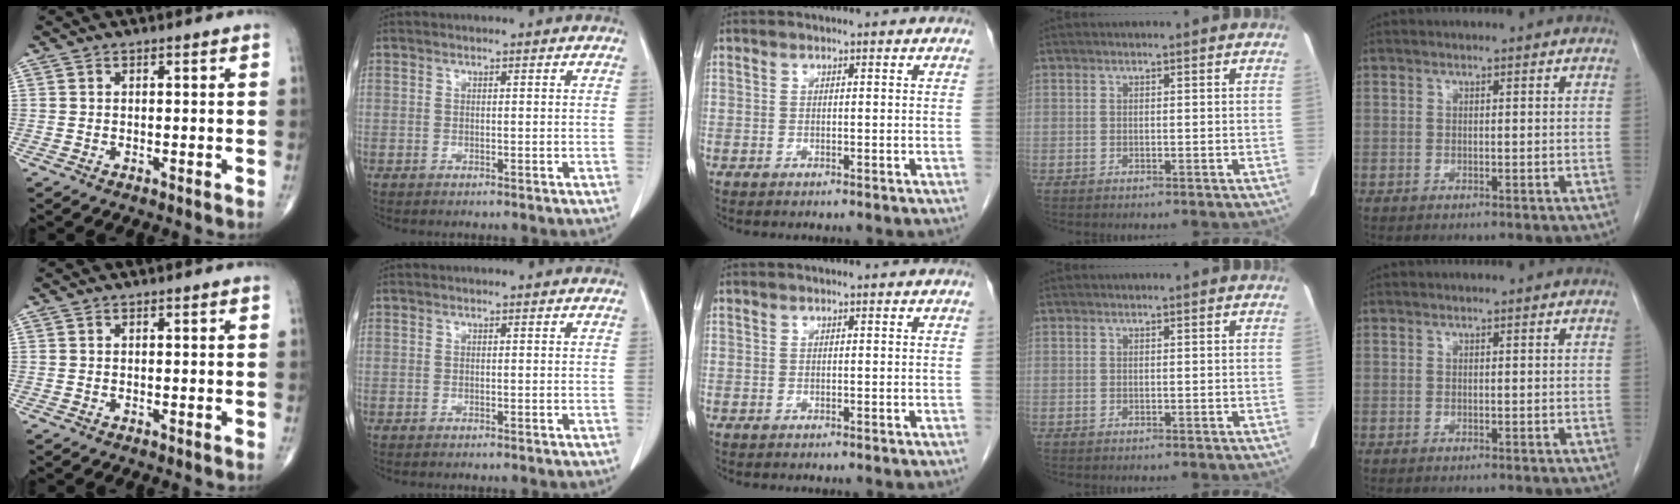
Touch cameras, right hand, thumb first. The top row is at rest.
{}